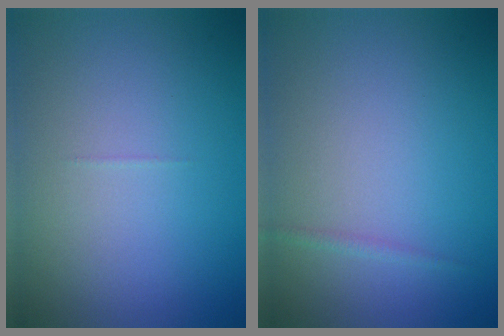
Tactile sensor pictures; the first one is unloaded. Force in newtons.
{"total": 0.6, "press": 0.6, "slide": 0.0}